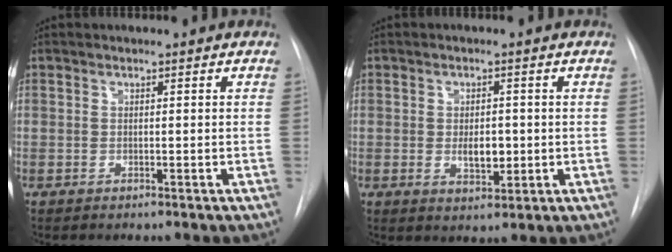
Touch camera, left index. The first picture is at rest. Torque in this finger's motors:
{"motor_torque": [1.00, -0.07, 0.37, 0.11]}